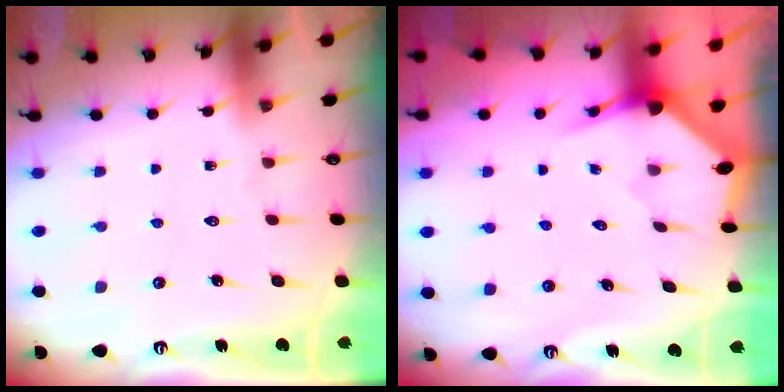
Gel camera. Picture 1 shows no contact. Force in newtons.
{"total": 3.5, "press": 3.5, "slide": 0.2}